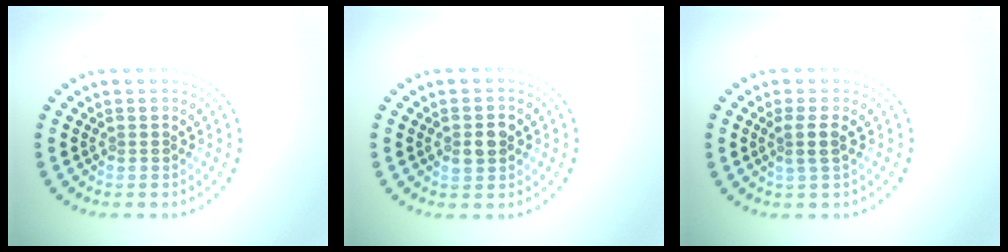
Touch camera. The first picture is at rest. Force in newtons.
{"total": 2.5, "press": 2.5, "slide": 0.1}
{"total": 1.7, "press": 1.4, "slide": 0.9}